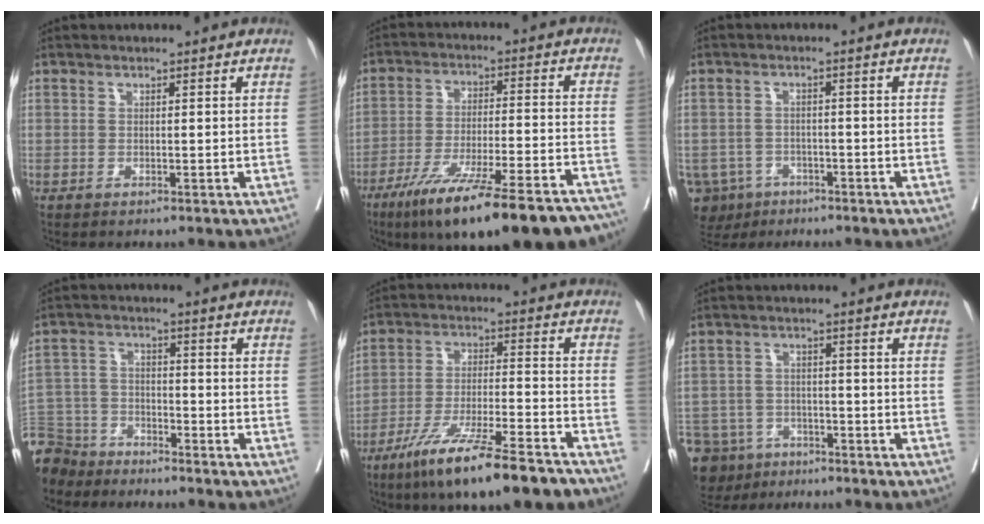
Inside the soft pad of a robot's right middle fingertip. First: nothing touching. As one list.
[{"total": 24.6, "force": [-19.2, 2.8, 15.0], "torque": [-0.174, -0.014, -0.288]}, {"total": 8.2, "force": [-4.6, 6.5, 1.7], "torque": [-0.045, 0.003, -0.069]}, {"total": 11.0, "force": [-9.8, 4.8, 1.2], "torque": [-0.044, 0.006, -0.187]}, {"total": 16.3, "force": [-12.0, 1.4, 11.0], "torque": [-0.183, -0.033, -0.205]}, {"total": 12.4, "force": [-8.6, 8.2, 3.6], "torque": [-0.094, -0.003, -0.127]}]